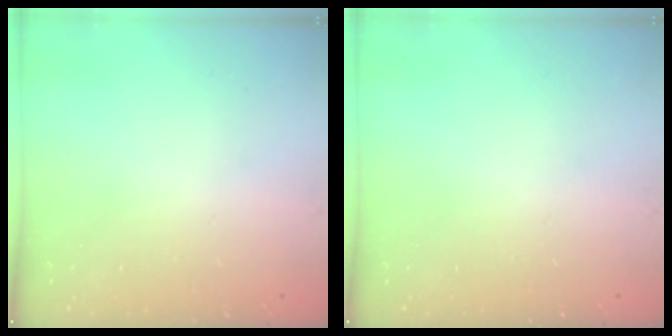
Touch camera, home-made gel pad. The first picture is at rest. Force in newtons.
{"total": 0.0}